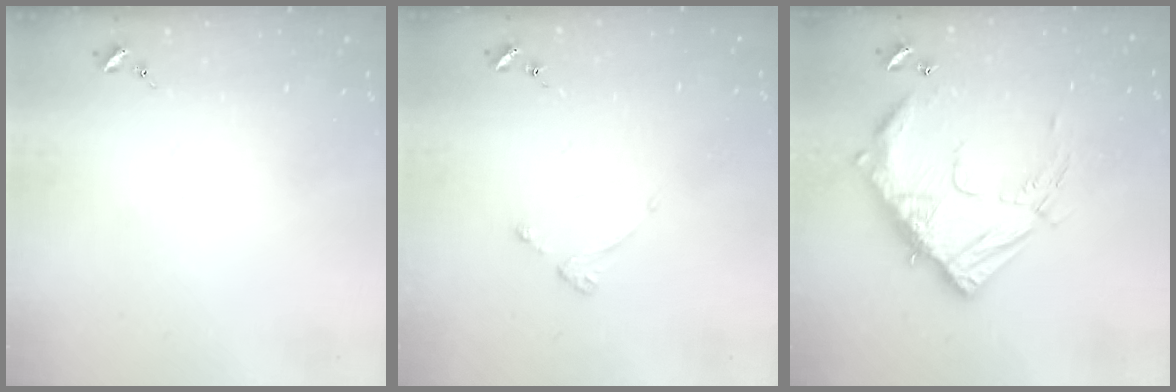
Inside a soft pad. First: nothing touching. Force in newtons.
{"total": 2.7, "press": 2.6, "slide": 0.5}
{"total": 17.8, "press": 17.7, "slide": 1.9}